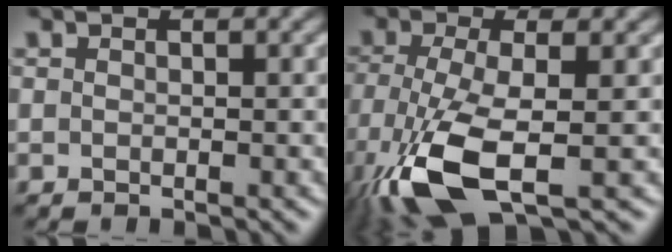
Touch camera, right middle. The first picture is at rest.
{"total": 8.7, "force": [-3.9, 2.8, 7.2], "torque": [-0.172, -0.017, -0.079]}